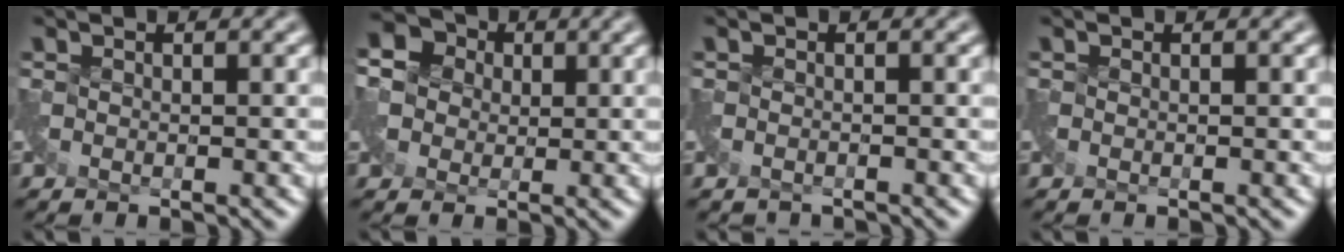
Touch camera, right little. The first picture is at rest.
{"total": 3.7, "force": [0.1, 3.4, 1.4], "torque": [-0.035, 0.016, 0.003]}
{"total": 1.1, "force": [-1.0, 0.4, 0.0], "torque": [-0.001, -0.013, -0.025]}
{"total": 0.0}